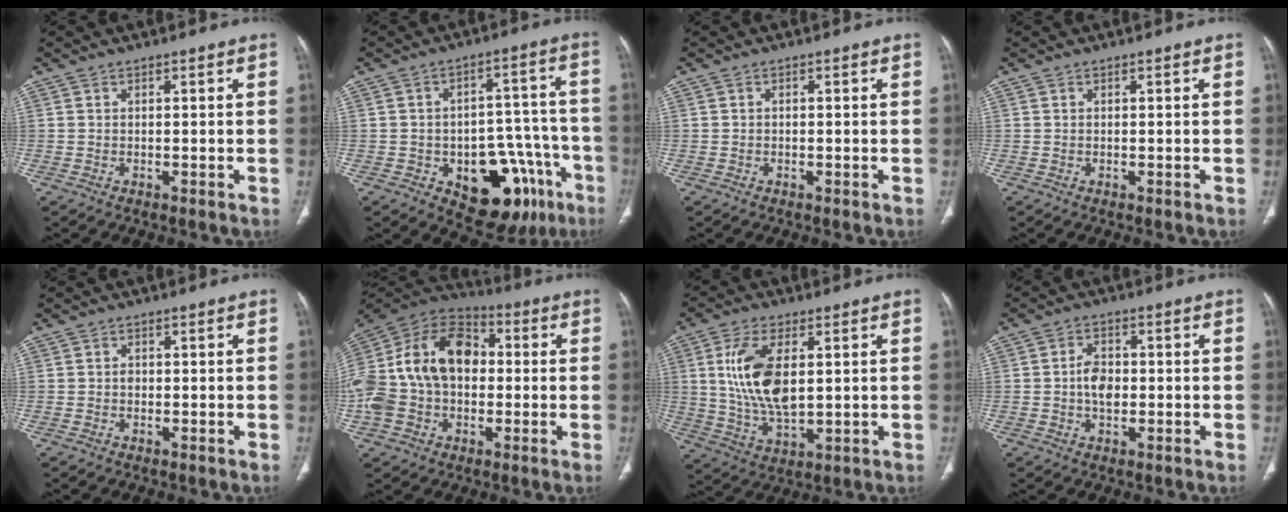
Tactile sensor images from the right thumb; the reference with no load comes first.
{"total": 18.0, "force": [-8.2, 10.2, 12.3], "torque": [-0.106, 0.059, -0.098]}
{"total": 0.0}
{"total": 0.0}
{"total": 1.1, "force": [-0.1, 0.9, 0.6], "torque": [-0.006, 0.004, -0.003]}
{"total": 22.7, "force": [0.3, 15.9, 16.2], "torque": [-0.319, 0.040, 0.004]}
{"total": 13.8, "force": [2.7, 6.8, 11.7], "torque": [-0.232, -0.016, 0.060]}
{"total": 5.1, "force": [-0.3, 3.4, 3.8], "torque": [-0.059, 0.009, -0.009]}